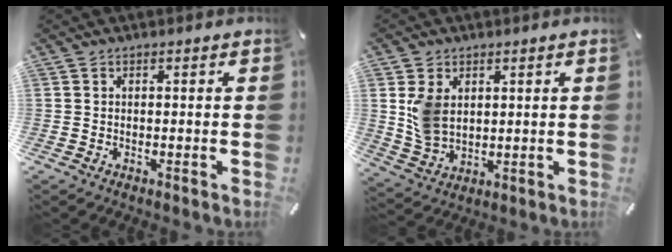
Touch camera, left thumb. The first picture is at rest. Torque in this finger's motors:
{"motor_torque": [0.23, 0.09, 0.30, 0.07, 0.13]}